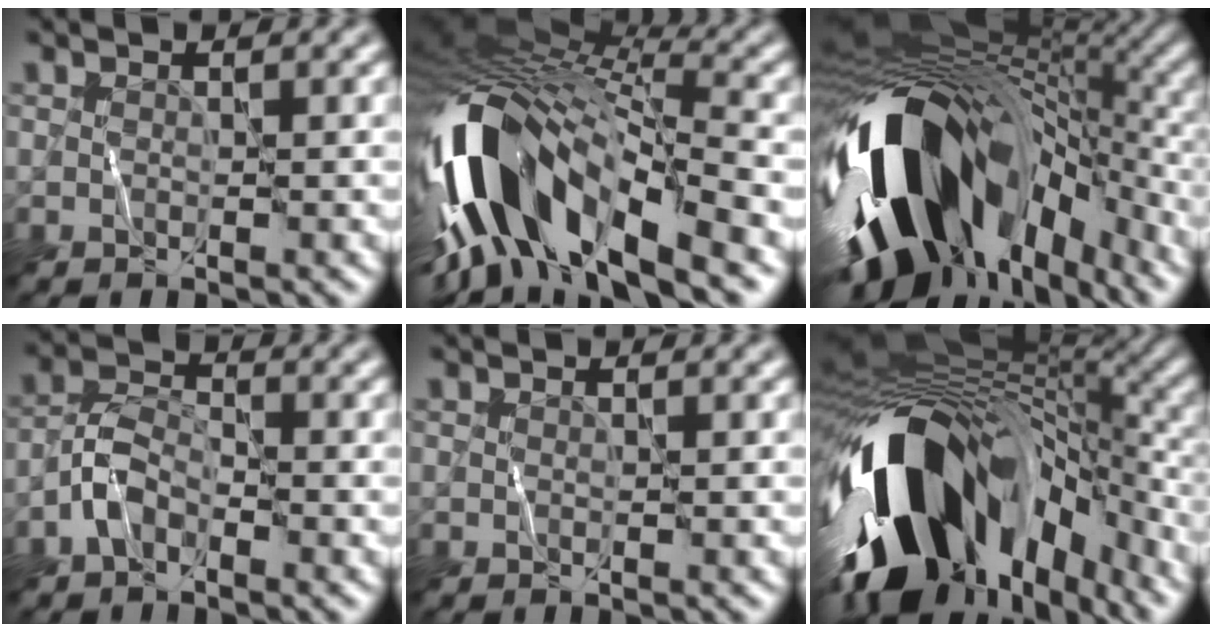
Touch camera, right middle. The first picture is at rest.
{"total": 14.4, "force": [-4.5, 6.8, 11.9], "torque": [-0.240, 0.014, -0.088]}
{"total": 16.0, "force": [-5.4, 9.6, 11.7], "torque": [-0.205, -0.019, -0.088]}
{"total": 3.0, "force": [-1.9, 1.6, 1.7], "torque": [-0.032, 0.010, -0.049]}
{"total": 0.0}
{"total": 16.2, "force": [-6.0, 9.5, 11.7], "torque": [-0.199, -0.029, -0.091]}